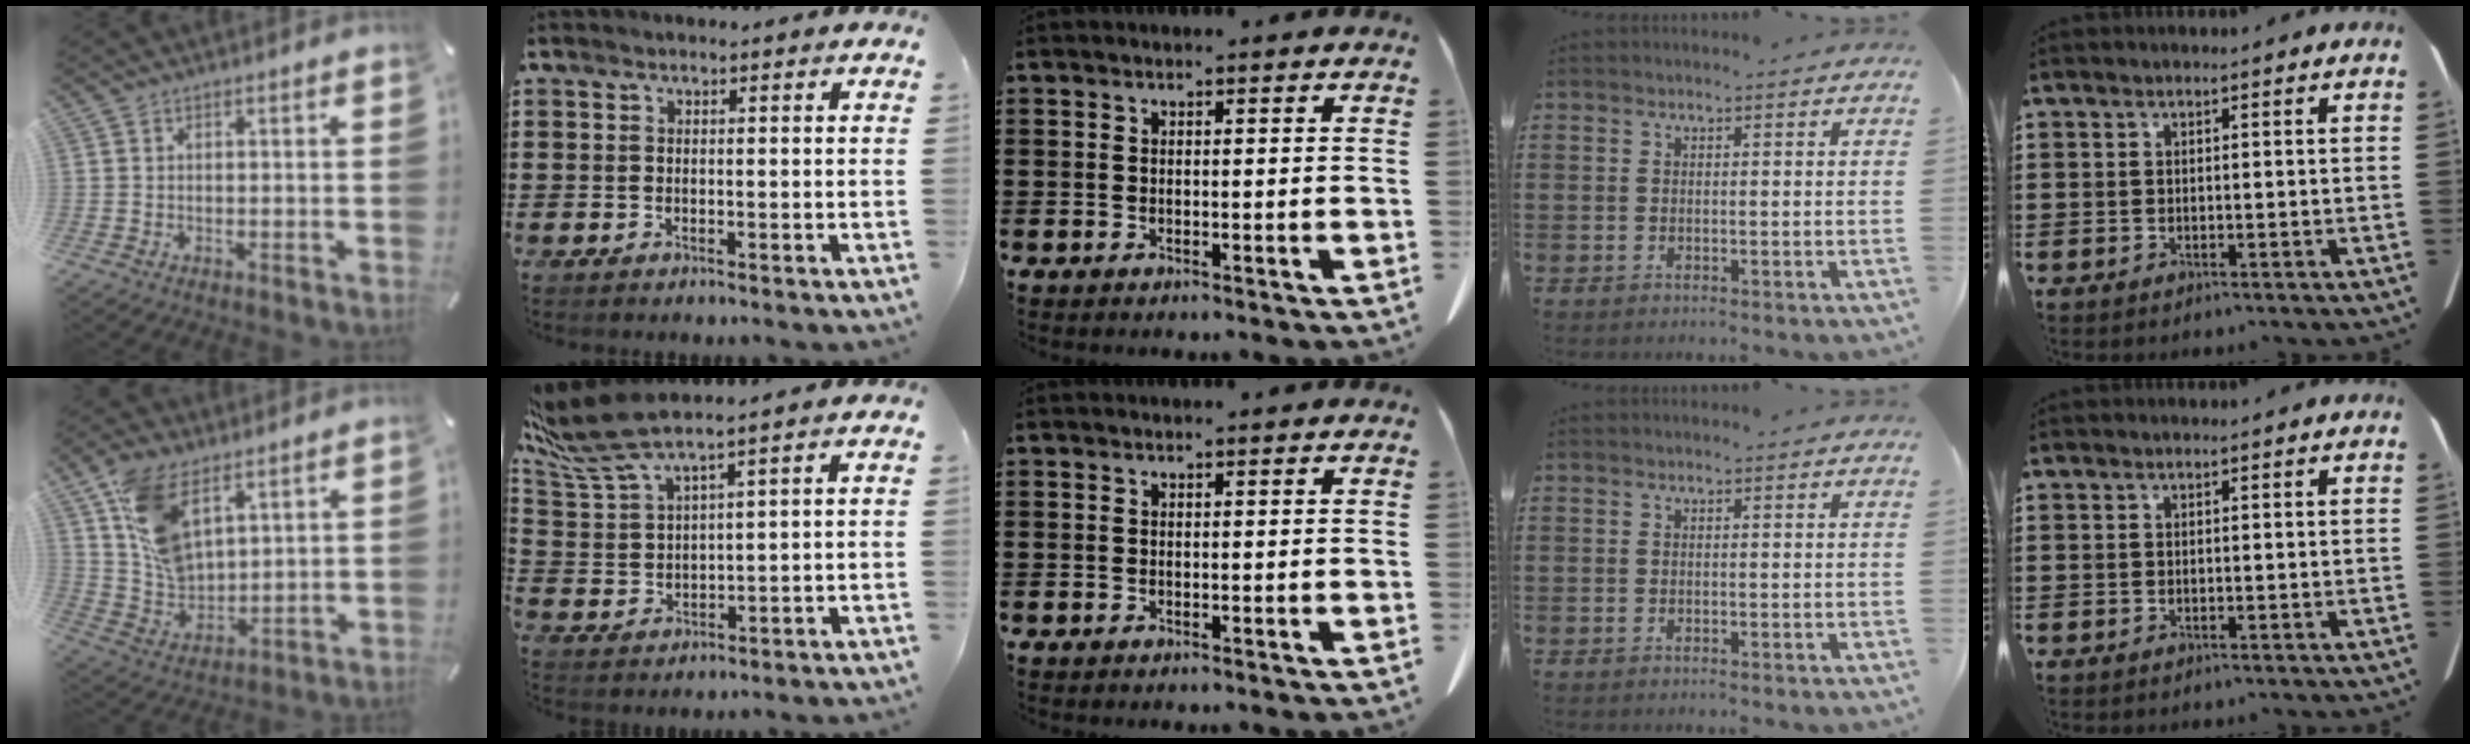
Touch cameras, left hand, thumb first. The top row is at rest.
{"thumb": {"total": 13.7, "force": [6.9, 8.1, 8.5], "torque": [-0.184, -0.019, 0.135]}, "index": {"total": 7.7, "force": [6.0, 1.3, 4.6], "torque": [-0.129, -0.030, 0.102]}}